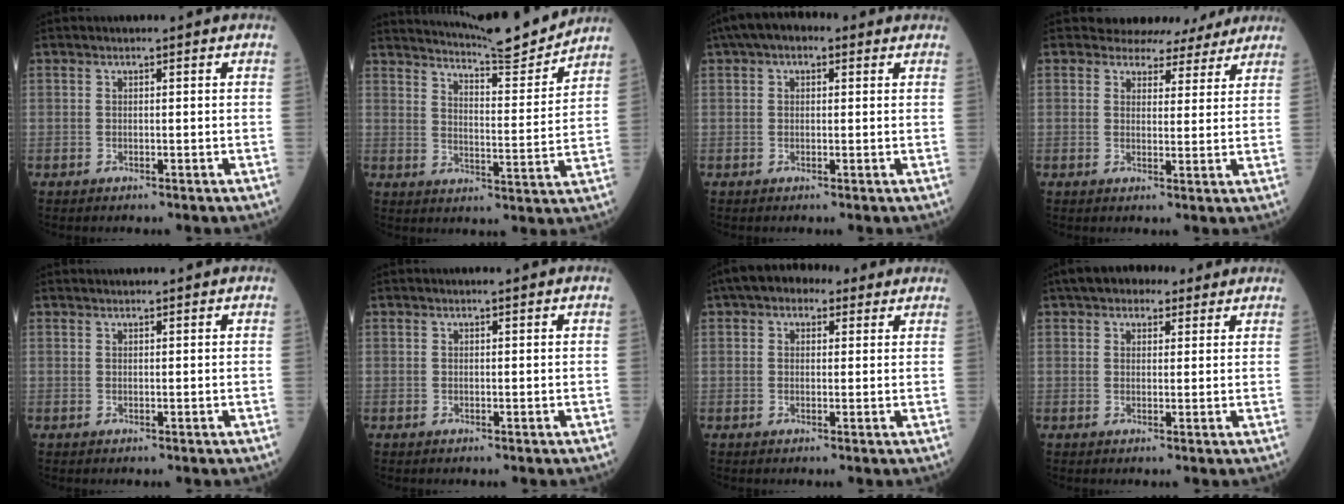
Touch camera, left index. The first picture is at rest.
{"total": 13.0, "force": [12.6, -0.6, 3.2], "torque": [-0.057, -0.025, 0.181]}
{"total": 5.6, "force": [3.1, 2.9, 3.6], "torque": [-0.066, 0.038, 0.046]}
{"total": 7.2, "force": [6.6, 2.9, -0.1], "torque": [0.016, 0.002, 0.065]}
{"total": 2.3, "force": [2.3, 0.2, 0.5], "torque": [-0.009, 0.021, 0.034]}
{"total": 0.7, "force": [0.6, 0.0, 0.2], "torque": [-0.011, -0.004, 0.012]}
{"total": 6.4, "force": [4.2, 3.5, 3.3], "torque": [-0.052, 0.040, 0.064]}
{"total": 7.1, "force": [5.4, 3.4, 3.0], "torque": [-0.039, 0.034, 0.084]}